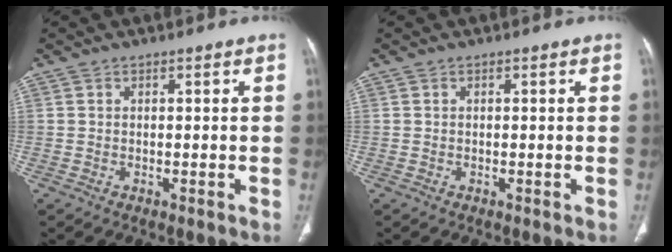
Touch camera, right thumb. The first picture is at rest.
{"total": 0.0}